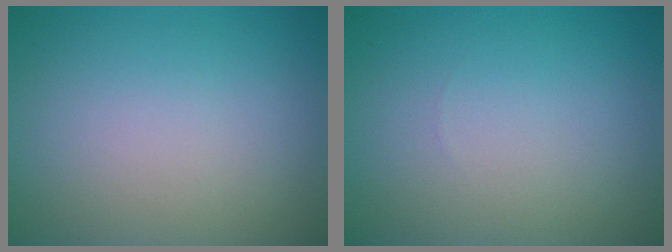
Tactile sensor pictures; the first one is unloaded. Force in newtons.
{"total": 0.0}